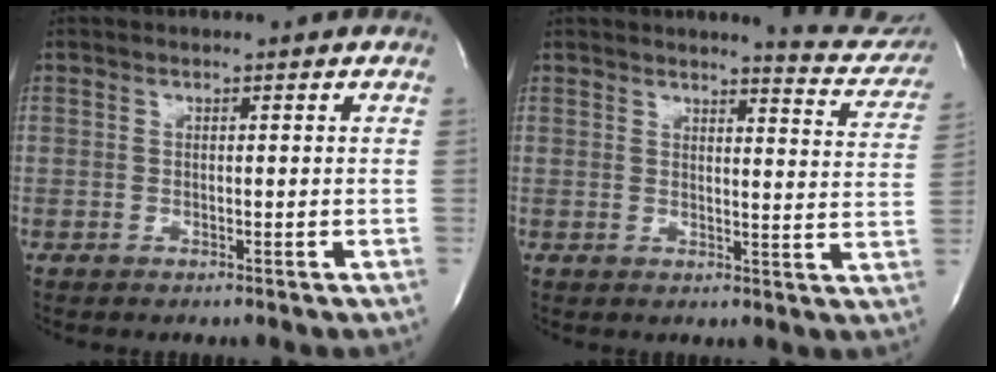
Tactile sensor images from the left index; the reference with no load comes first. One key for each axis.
{"total": 9.1, "fx": 8.9, "fy": 0.7, "fz": 1.7, "tx": -0.007, "ty": -0.059, "tz": 0.078}